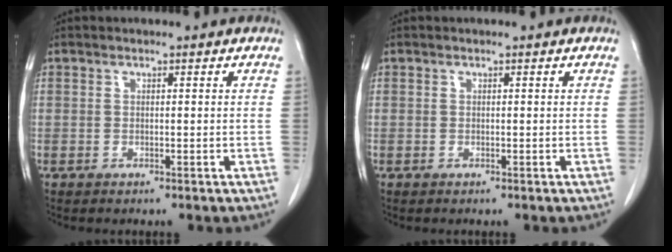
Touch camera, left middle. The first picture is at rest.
{"total": 0.0}